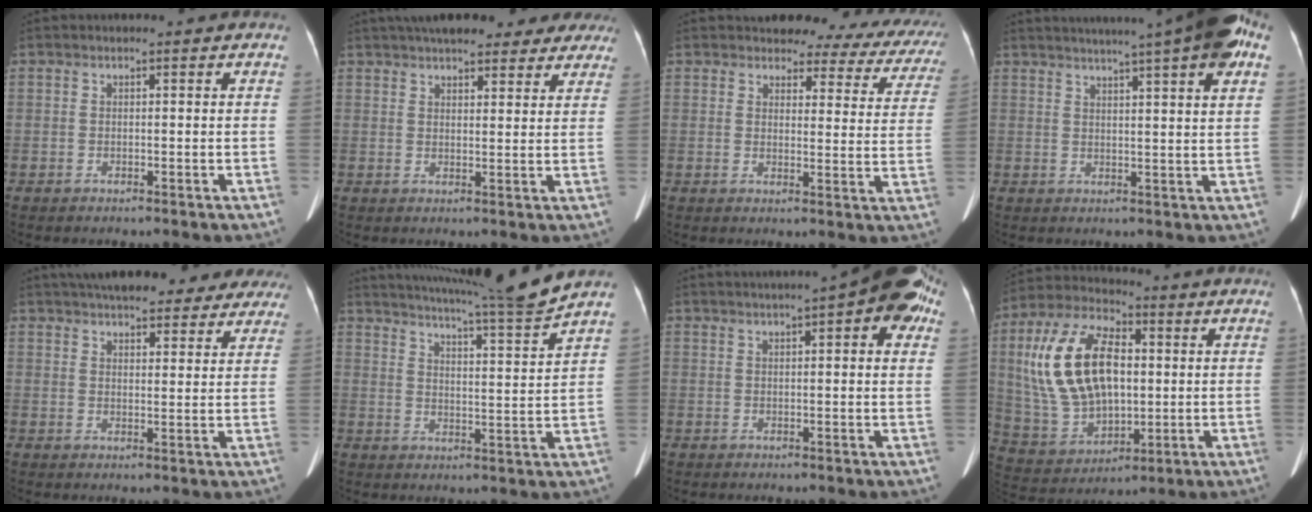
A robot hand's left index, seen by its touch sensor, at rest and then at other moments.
{"total": 18.1, "force": [15.1, 5.3, 8.3], "torque": [-0.114, 0.042, 0.187]}
{"total": 13.1, "force": [11.6, 4.8, 3.8], "torque": [-0.007, -0.027, 0.094]}
{"total": 17.2, "force": [12.3, 0.9, 12.0], "torque": [-0.182, 0.040, 0.147]}
{"total": 21.4, "force": [18.2, 6.2, 9.2], "torque": [-0.136, 0.031, 0.223]}
{"total": 12.3, "force": [11.3, -3.0, 3.8], "torque": [-0.069, -0.050, 0.166]}
{"total": 11.2, "force": [5.9, 2.1, 9.3], "torque": [-0.108, 0.027, 0.063]}
{"total": 17.5, "force": [2.6, 10.0, 14.1], "torque": [-0.303, 0.029, 0.058]}